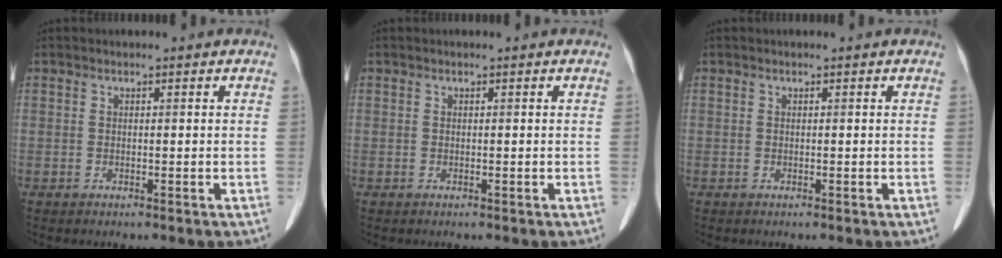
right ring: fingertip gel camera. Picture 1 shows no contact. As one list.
[{"total": 0.0}, {"total": 0.0}]